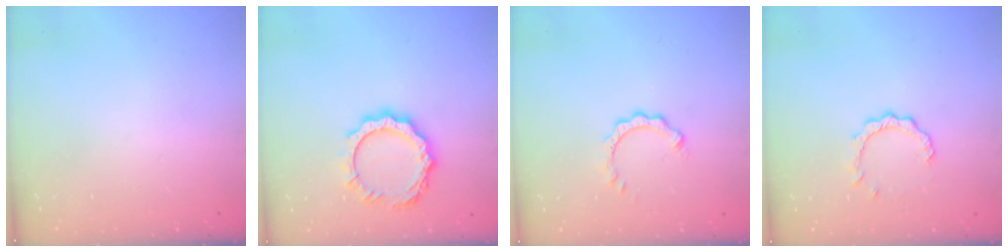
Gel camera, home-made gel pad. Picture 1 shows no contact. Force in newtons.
{"total": 12.1, "press": 12.1, "slide": 1.0}
{"total": 3.4, "press": 3.4, "slide": 0.3}
{"total": 3.7, "press": 3.7, "slide": 0.3}